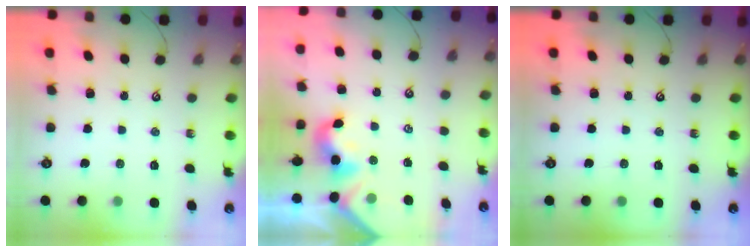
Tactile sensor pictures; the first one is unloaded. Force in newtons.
{"total": 0.9, "press": 0.7, "slide": 0.6}
{"total": 0.0}